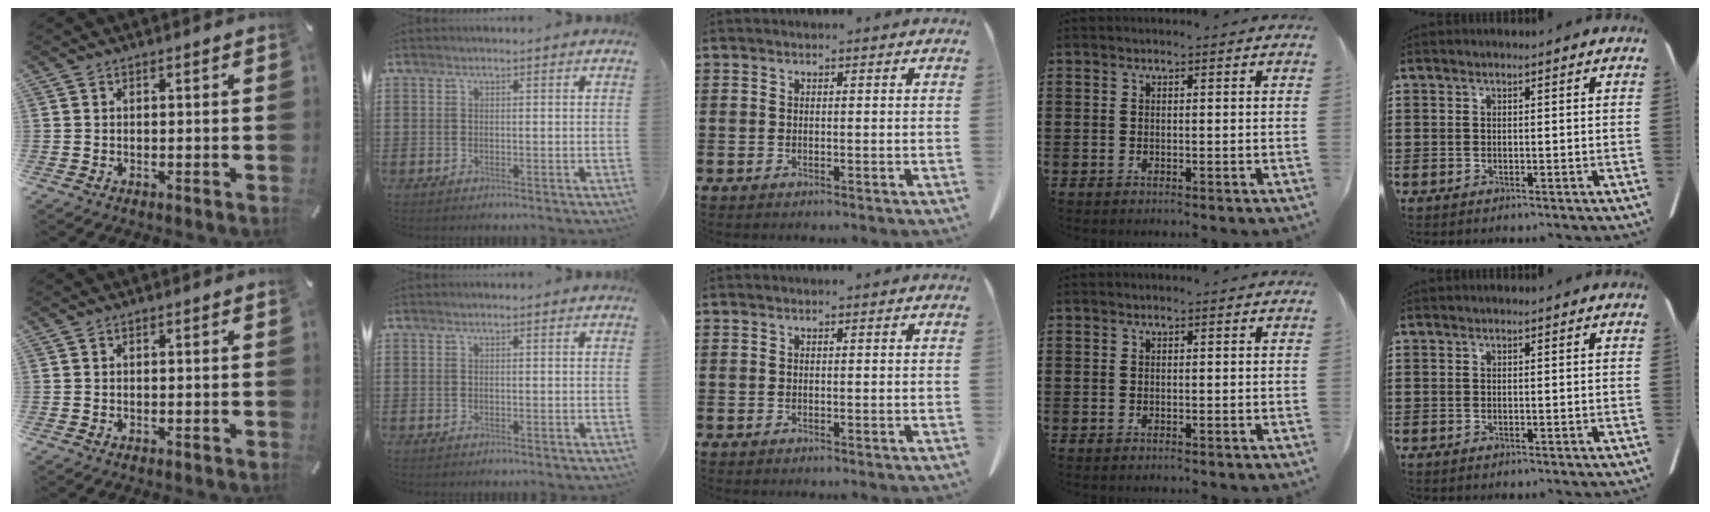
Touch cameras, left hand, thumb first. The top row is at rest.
{}